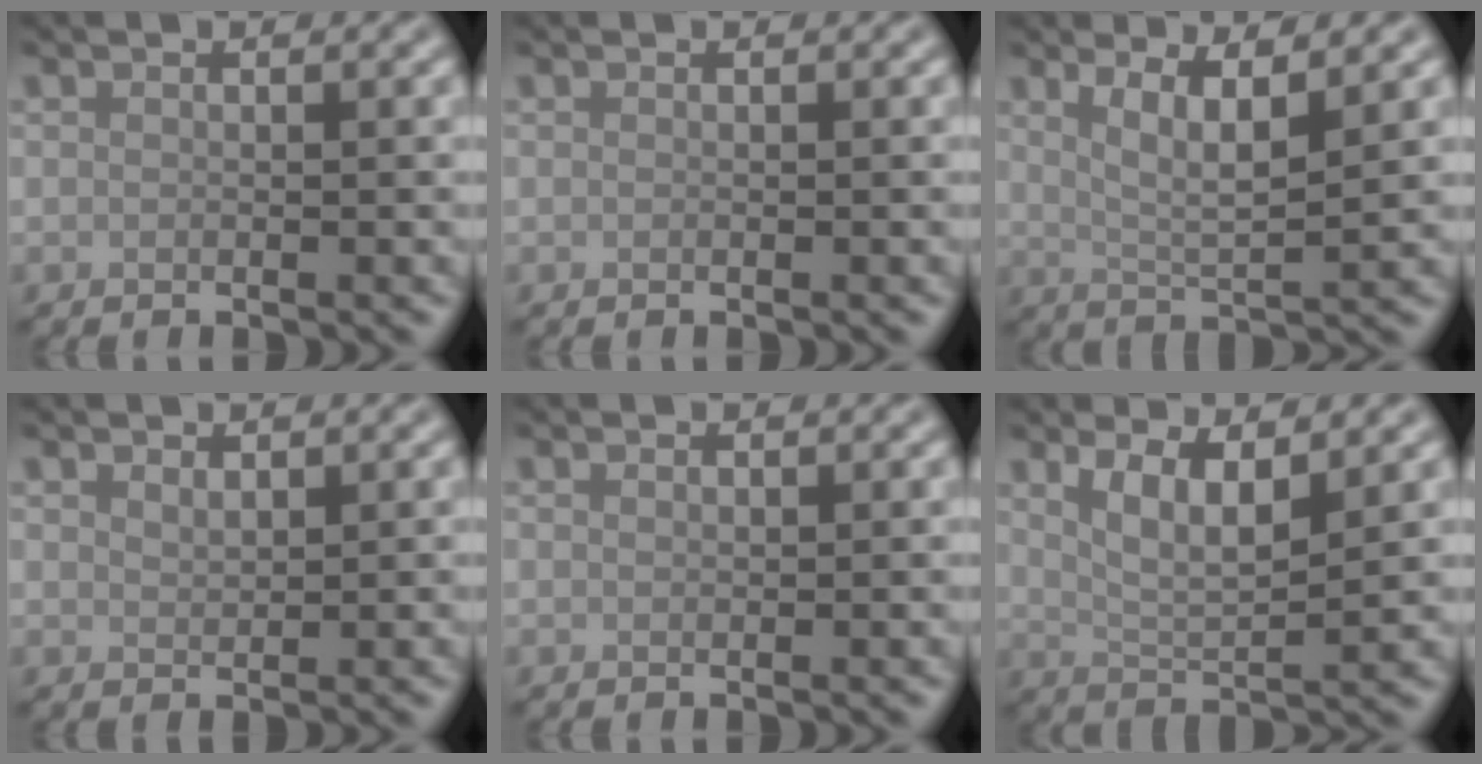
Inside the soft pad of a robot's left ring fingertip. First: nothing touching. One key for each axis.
{"total": 0.0}
{"total": 4.1, "fx": 1.8, "fy": 0.9, "fz": 3.6, "tx": -0.062, "ty": -0.007, "tz": 0.035}
{"total": 0.9, "fx": 0.7, "fy": 0.4, "fz": 0.4, "tx": -0.010, "ty": -0.001, "tz": 0.017}
{"total": 0.0}
{"total": 3.9, "fx": 2.0, "fy": 1.0, "fz": 3.2, "tx": -0.063, "ty": -0.008, "tz": 0.039}